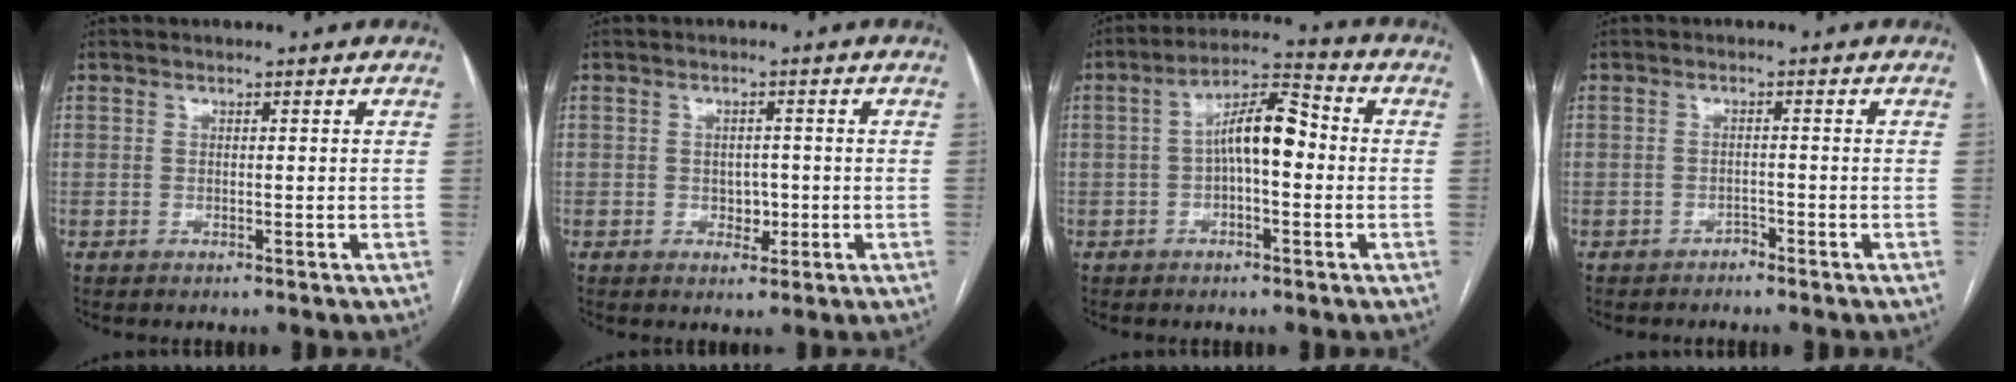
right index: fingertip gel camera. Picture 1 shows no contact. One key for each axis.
{"total": 2.7, "fx": -0.6, "fy": 2.0, "fz": 1.7, "tx": -0.017, "ty": 0.004, "tz": -0.004}
{"total": 8.6, "fx": -0.2, "fy": 2.6, "fz": 8.2, "tx": -0.146, "ty": 0.033, "tz": -0.008}
{"total": 1.3, "fx": -1.1, "fy": 0.6, "fz": 0.2, "tx": -0.003, "ty": 0.003, "tz": -0.020}